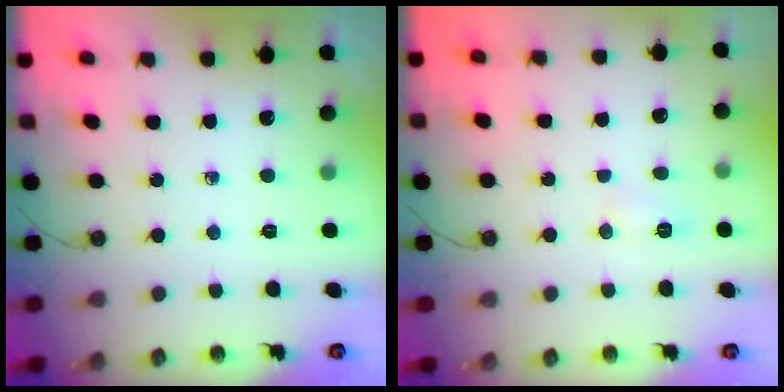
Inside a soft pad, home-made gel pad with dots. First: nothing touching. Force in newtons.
{"total": 5.8, "press": 5.7, "slide": 0.9}